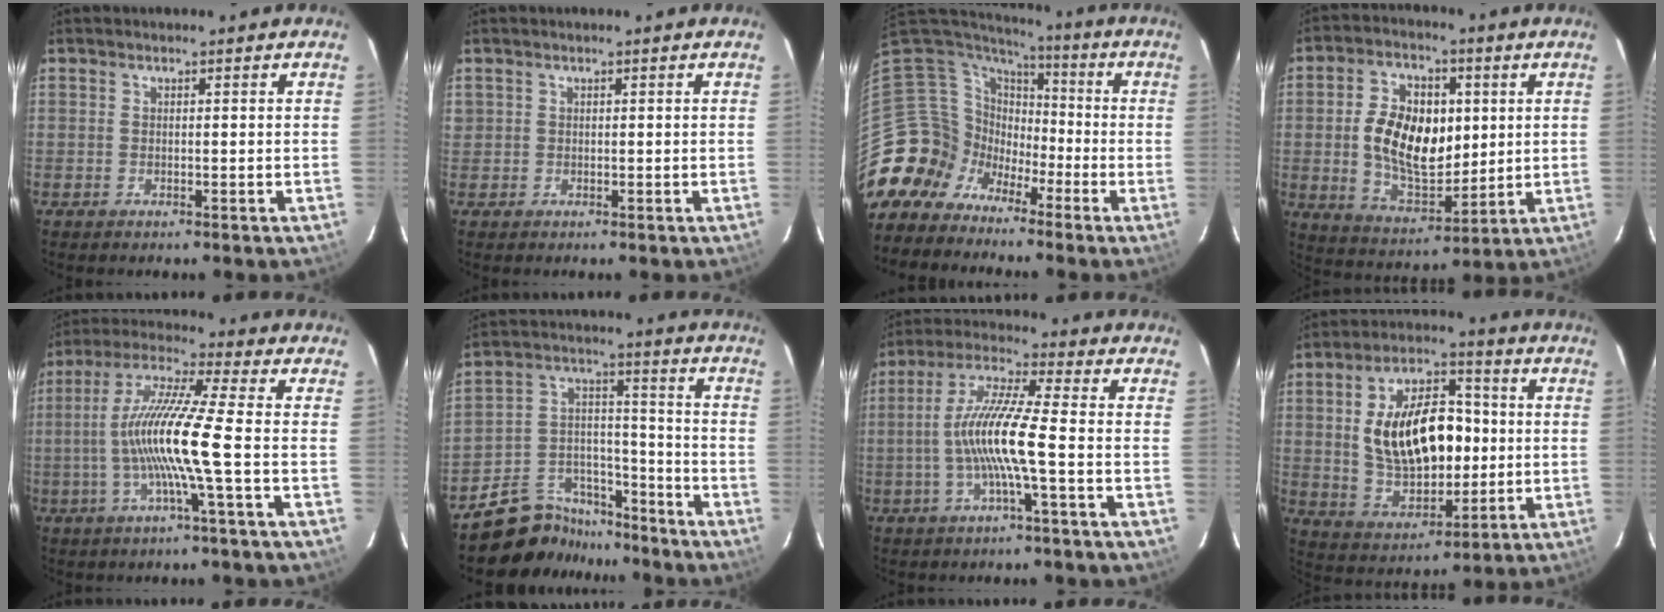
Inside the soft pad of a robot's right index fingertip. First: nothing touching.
{"total": 0.7, "force": [0.2, 0.7, 0.0], "torque": [0.004, 0.005, 0.002]}
{"total": 10.8, "force": [-5.9, 9.0, 1.1], "torque": [-0.047, 0.035, -0.127]}
{"total": 14.3, "force": [1.5, 8.8, 11.2], "torque": [-0.211, 0.011, 0.039]}
{"total": 12.9, "force": [-2.4, -1.2, 12.7], "torque": [-0.248, 0.001, -0.045]}
{"total": 12.4, "force": [-10.5, 6.4, 1.4], "torque": [-0.033, 0.068, -0.172]}
{"total": 10.9, "force": [-2.3, 0.0, 10.7], "torque": [-0.216, 0.006, -0.045]}
{"total": 17.5, "force": [1.1, 9.9, 14.4], "torque": [-0.268, 0.015, 0.038]}